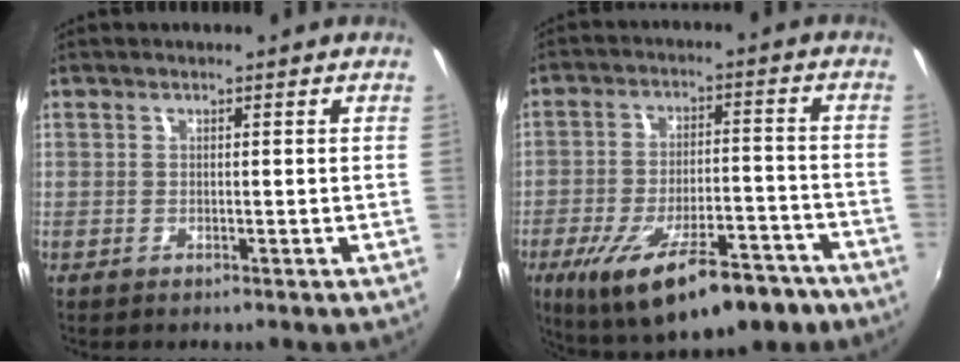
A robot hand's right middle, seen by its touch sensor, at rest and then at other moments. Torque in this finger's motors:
{"motor_torque": [1.43, -0.71, 0.44, 0.21]}